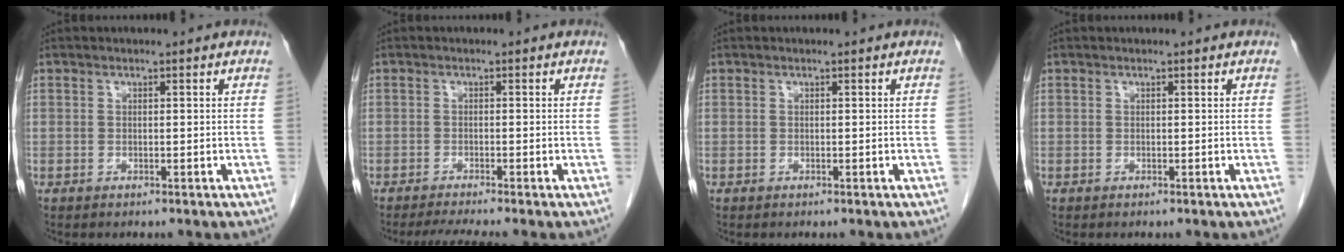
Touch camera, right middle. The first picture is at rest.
{"total": 3.5, "force": [-2.9, -0.9, 1.6], "torque": [-0.030, -0.014, -0.053]}
{"total": 0.0}
{"total": 0.0}